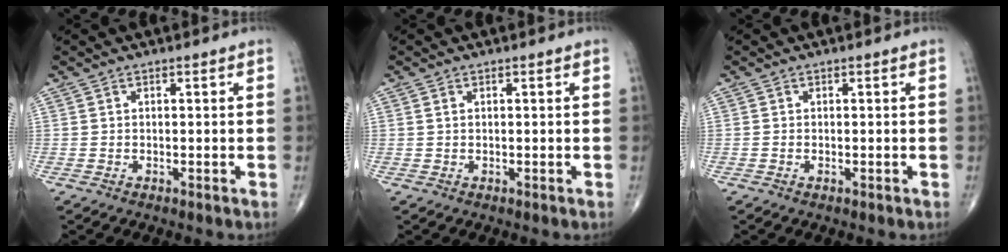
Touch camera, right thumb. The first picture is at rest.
{"total": 0.6, "force": [0.2, 0.4, 0.4], "torque": [-0.009, 0.003, 0.005]}
{"total": 0.0}